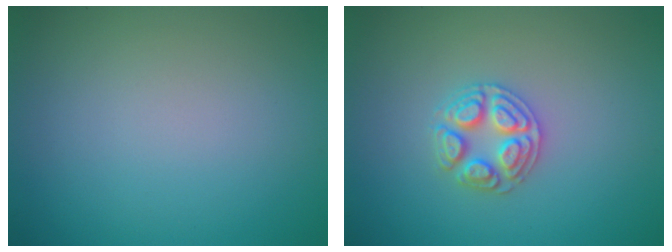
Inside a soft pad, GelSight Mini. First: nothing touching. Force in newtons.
{"total": 2.9, "press": 2.8, "slide": 0.4}